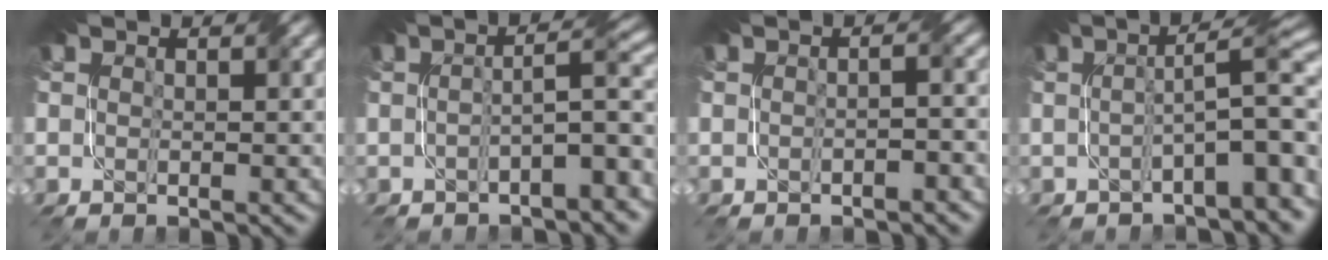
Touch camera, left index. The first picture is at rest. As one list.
[{"total": 4.9, "force": [-1.8, 0.8, 4.5], "torque": [-0.063, 0.017, -0.035]}, {"total": 1.4, "force": [-1.0, -0.1, 1.0], "torque": [-0.016, 0.004, -0.020]}, {"total": 7.1, "force": [-1.9, 1.3, 6.7], "torque": [-0.084, 0.021, -0.035]}]